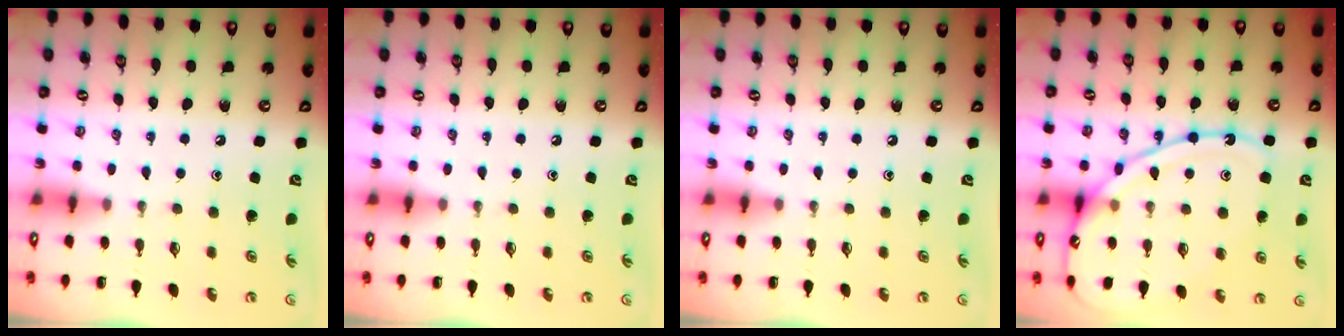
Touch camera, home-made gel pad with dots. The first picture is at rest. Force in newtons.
{"total": 0.0}
{"total": 0.0}
{"total": 14.1, "press": 14.0, "slide": 1.5}